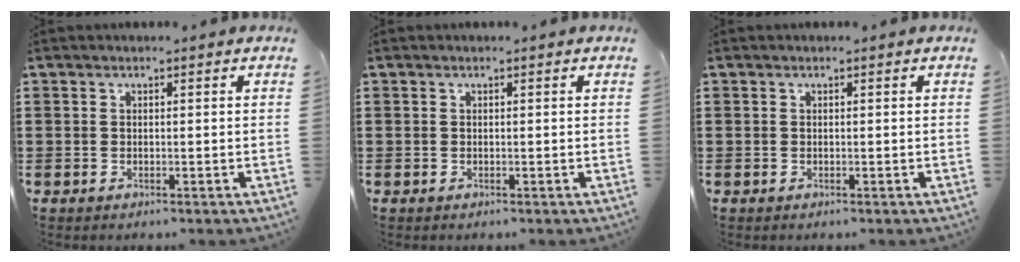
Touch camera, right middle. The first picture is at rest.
{"total": 0.0}
{"total": 0.0}